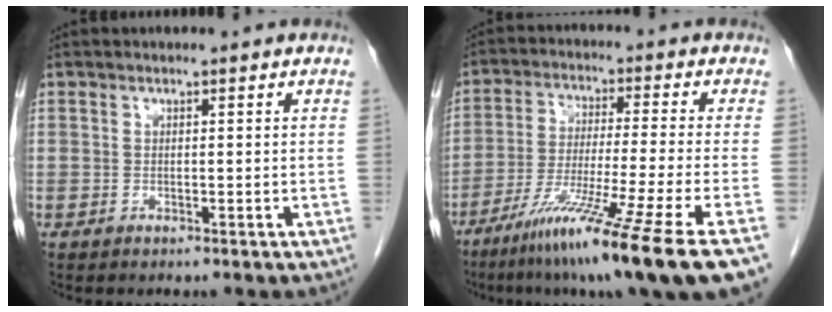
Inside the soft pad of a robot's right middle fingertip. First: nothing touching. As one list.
[{"total": 16.6, "force": [-10.5, -2.3, 12.6], "torque": [-0.205, -0.057, -0.176]}]